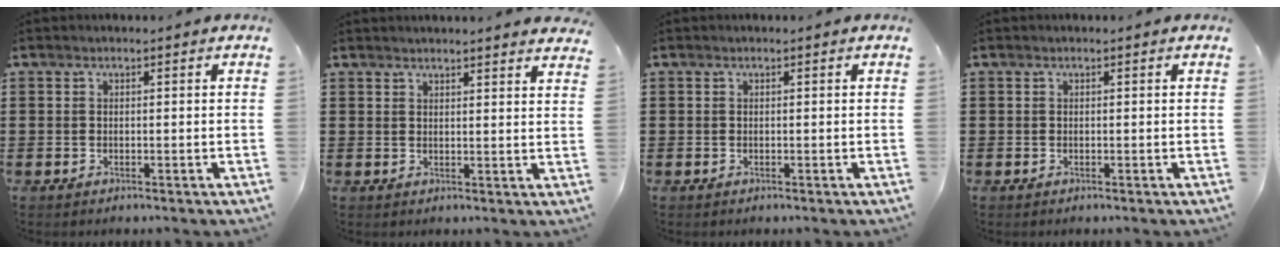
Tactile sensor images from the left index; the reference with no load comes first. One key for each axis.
{"total": 2.4, "fx": 2.4, "fy": -0.4, "fz": 0.3, "tx": -0.011, "ty": -0.006, "tz": 0.046}
{"total": 0.0}
{"total": 0.0}